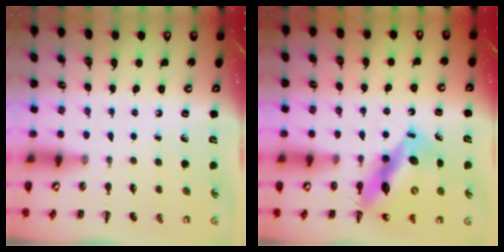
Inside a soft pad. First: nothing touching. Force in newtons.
{"total": 13.4, "press": 12.8, "slide": 3.8}